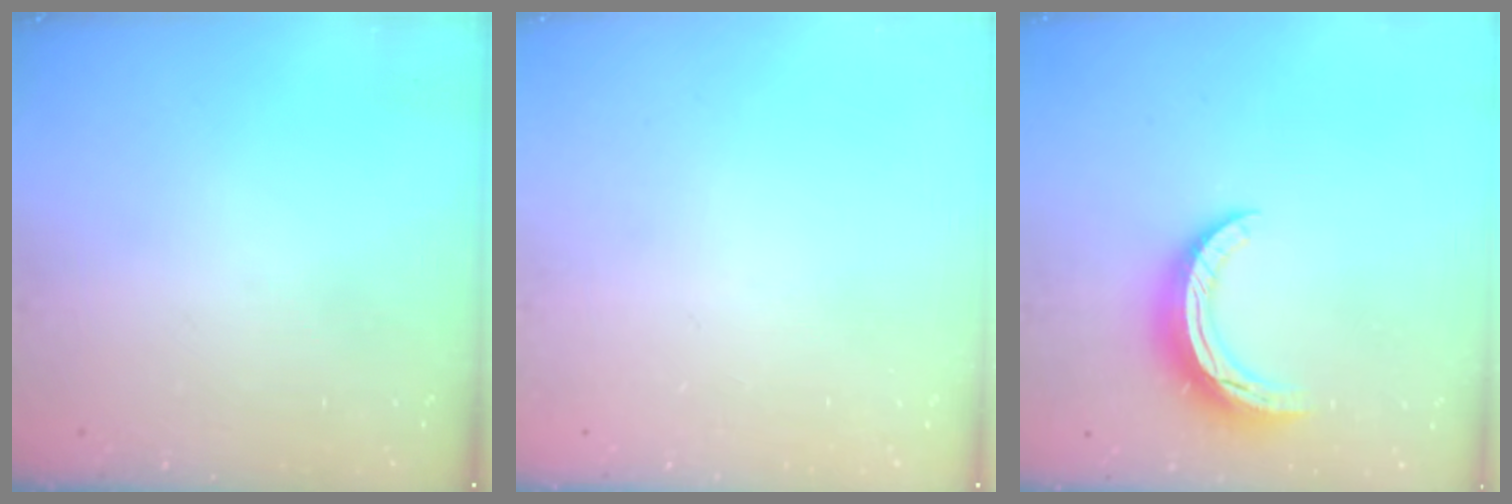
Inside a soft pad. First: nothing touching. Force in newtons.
{"total": 0.0}
{"total": 9.9, "press": 9.9, "slide": 0.7}